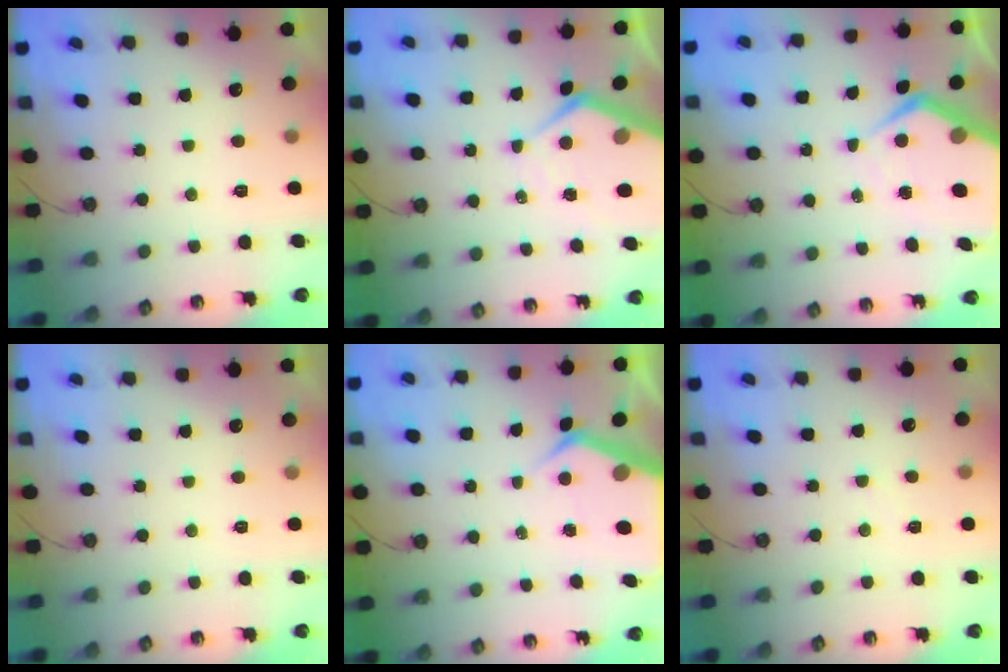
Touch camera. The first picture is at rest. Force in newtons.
{"total": 8.8, "press": 8.8, "slide": 0.9}
{"total": 8.7, "press": 8.7, "slide": 1.0}
{"total": 0.0}
{"total": 6.2, "press": 6.2, "slide": 0.6}
{"total": 2.2, "press": 2.2, "slide": 0.3}